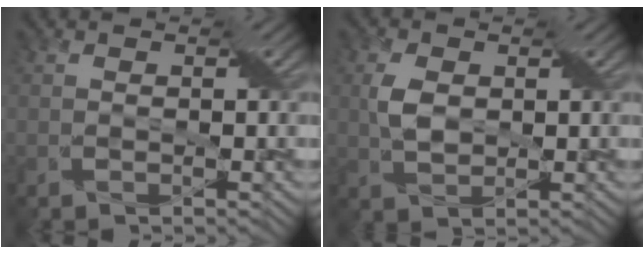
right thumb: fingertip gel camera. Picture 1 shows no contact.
{"total": 3.4, "force": [0.5, 2.4, 2.4], "torque": [-0.058, 0.002, 0.010]}